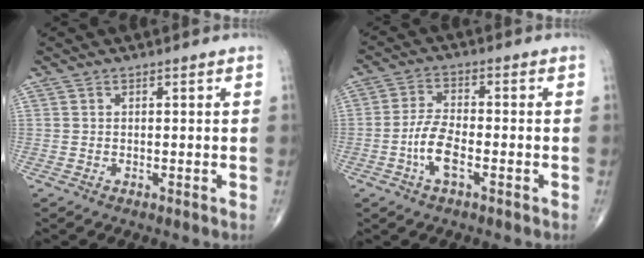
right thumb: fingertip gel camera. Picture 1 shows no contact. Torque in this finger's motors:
{"motor_torque": [2.44, 2.54, 0.72, 0.21, 0.08]}